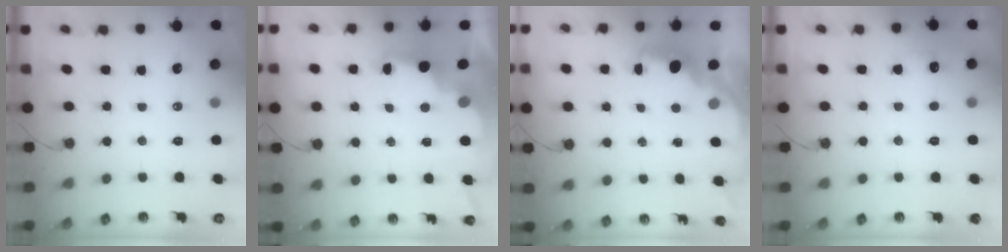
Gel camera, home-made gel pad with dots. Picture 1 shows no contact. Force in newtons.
{"total": 2.8, "press": 2.7, "slide": 0.9}
{"total": 2.5, "press": 2.3, "slide": 0.7}
{"total": 4.9, "press": 4.7, "slide": 1.1}